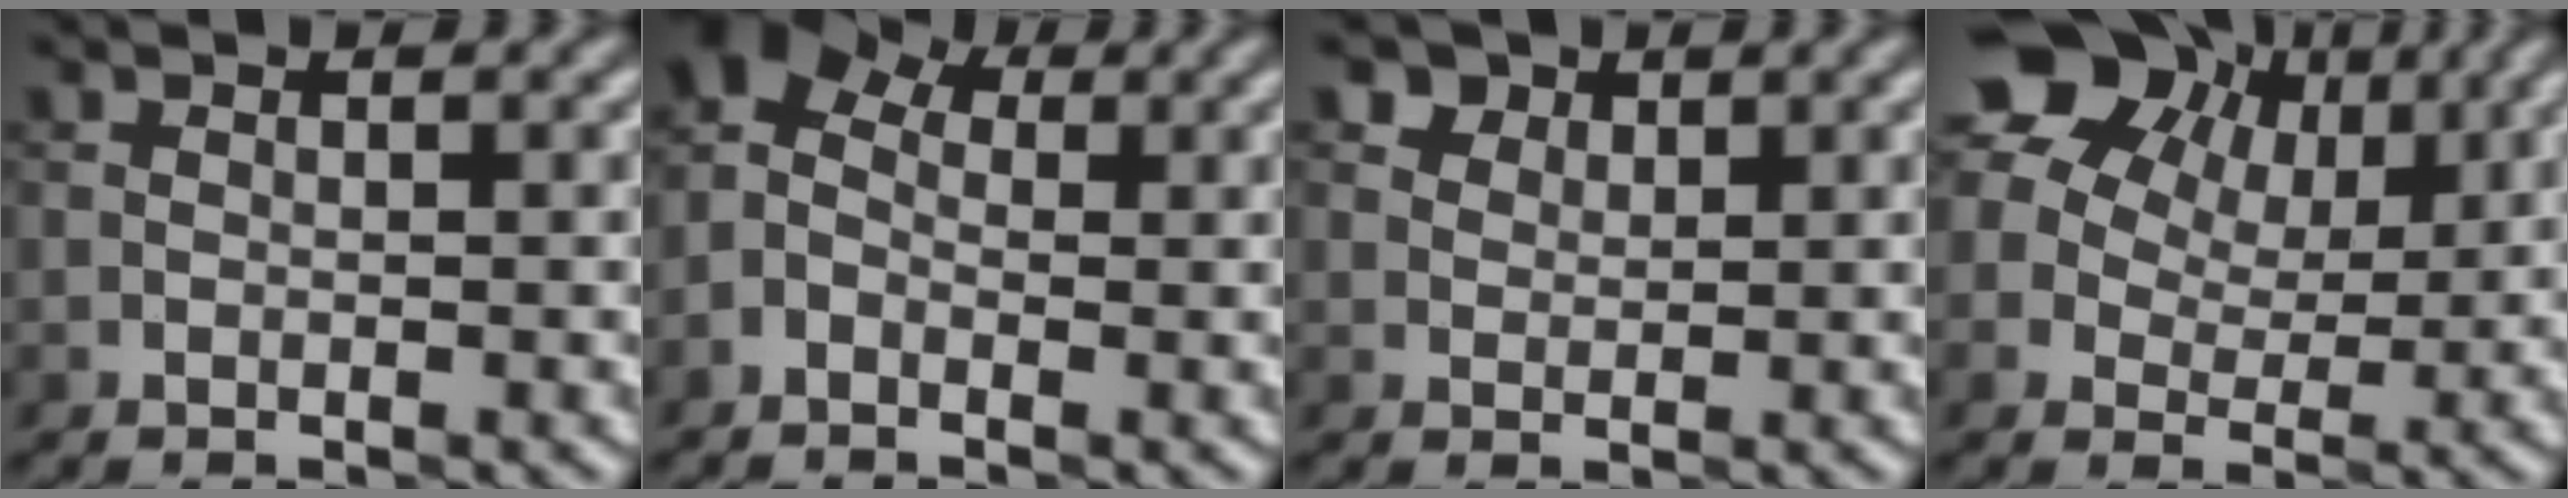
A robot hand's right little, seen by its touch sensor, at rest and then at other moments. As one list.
[{"total": 5.1, "force": [0.2, 3.7, 3.5], "torque": [-0.066, 0.031, -0.009]}, {"total": 4.4, "force": [3.0, 2.8, 1.8], "torque": [-0.035, 0.008, 0.033]}, {"total": 12.5, "force": [5.8, 8.4, 7.3], "torque": [-0.122, 0.041, 0.086]}]